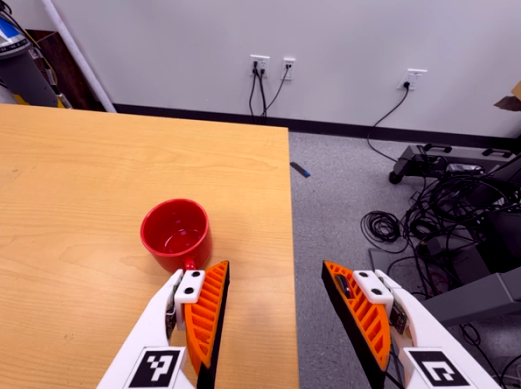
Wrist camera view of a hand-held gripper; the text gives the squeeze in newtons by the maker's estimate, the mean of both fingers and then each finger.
{"total": 0.0}